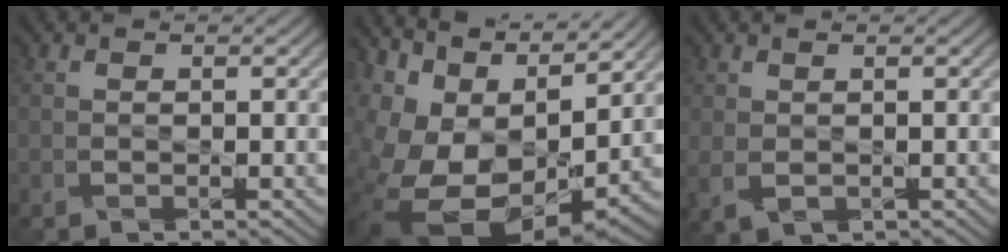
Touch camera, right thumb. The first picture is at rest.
{"total": 16.8, "force": [2.0, 10.9, 12.6], "torque": [-0.241, -0.010, 0.089]}
{"total": 2.1, "force": [0.1, 1.4, 1.6], "torque": [-0.046, -0.008, 0.006]}